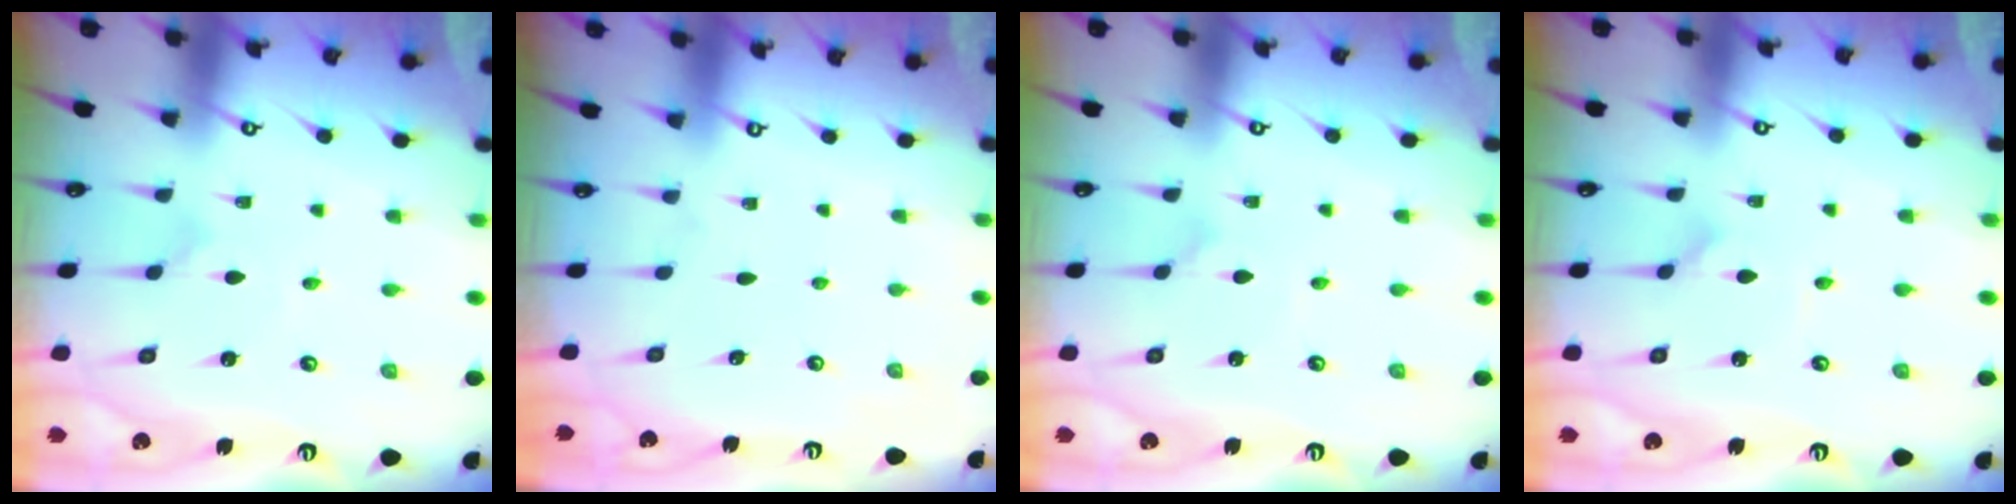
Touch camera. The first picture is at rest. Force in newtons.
{"total": 0.0}
{"total": 0.0}
{"total": 2.0, "press": 2.0, "slide": 0.2}